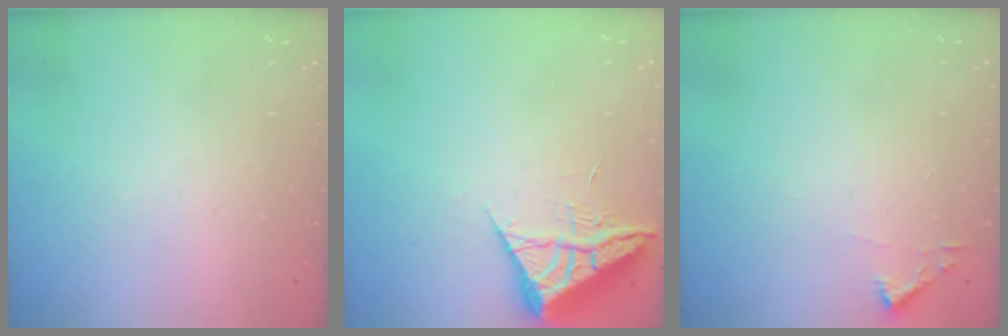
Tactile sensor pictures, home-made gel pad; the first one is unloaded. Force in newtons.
{"total": 5.9, "press": 5.9, "slide": 0.6}
{"total": 3.3, "press": 3.3, "slide": 0.4}